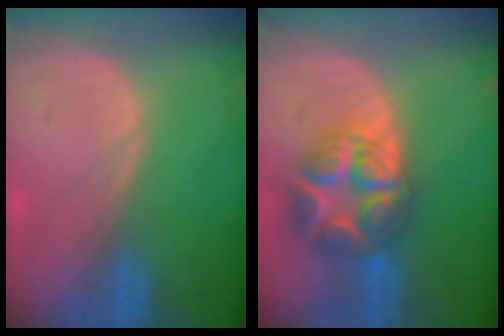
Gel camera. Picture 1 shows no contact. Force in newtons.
{"total": 8.9, "press": 8.9, "slide": 0.4}